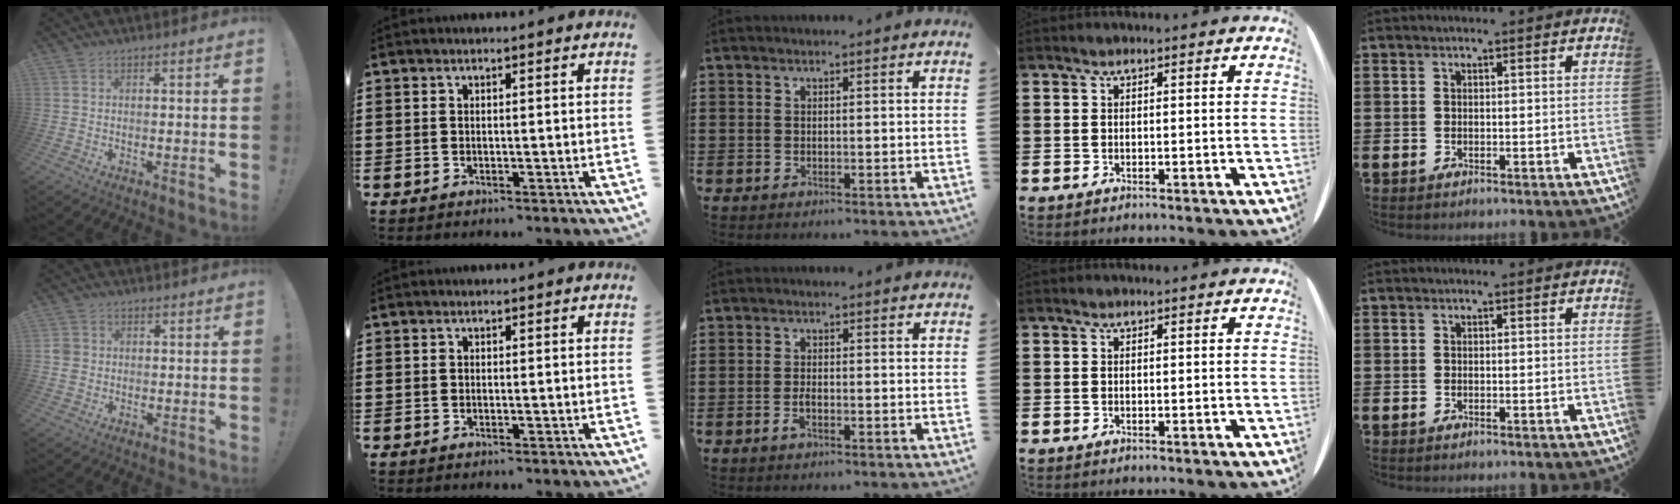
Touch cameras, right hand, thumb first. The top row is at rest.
{"thumb": {"total": 3.7, "force": [0.0, 3.4, 1.5], "torque": [-0.031, 0.007, 0.002]}, "middle": {"total": 1.7, "force": [-0.9, 0.5, 1.4], "torque": [-0.036, -0.003, -0.019]}}